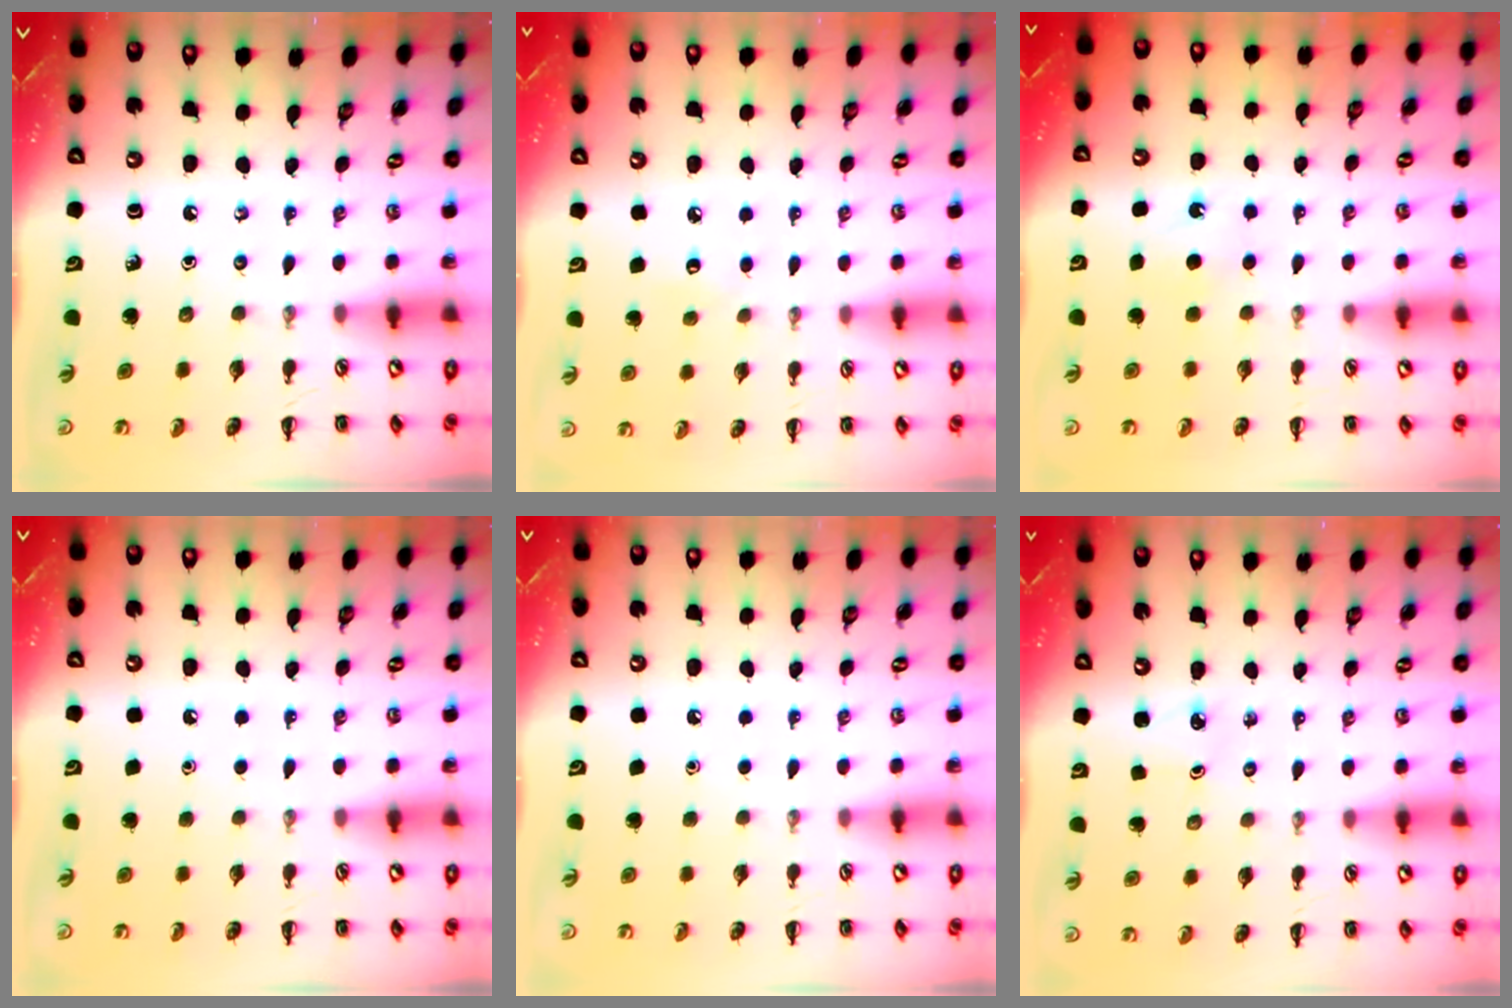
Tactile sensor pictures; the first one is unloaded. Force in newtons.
{"total": 5.1, "press": 5.0, "slide": 1.1}
{"total": 4.7, "press": 4.5, "slide": 1.3}
{"total": 1.8, "press": 1.8, "slide": 0.1}
{"total": 1.7, "press": 1.7, "slide": 0.1}
{"total": 3.0, "press": 2.8, "slide": 0.9}